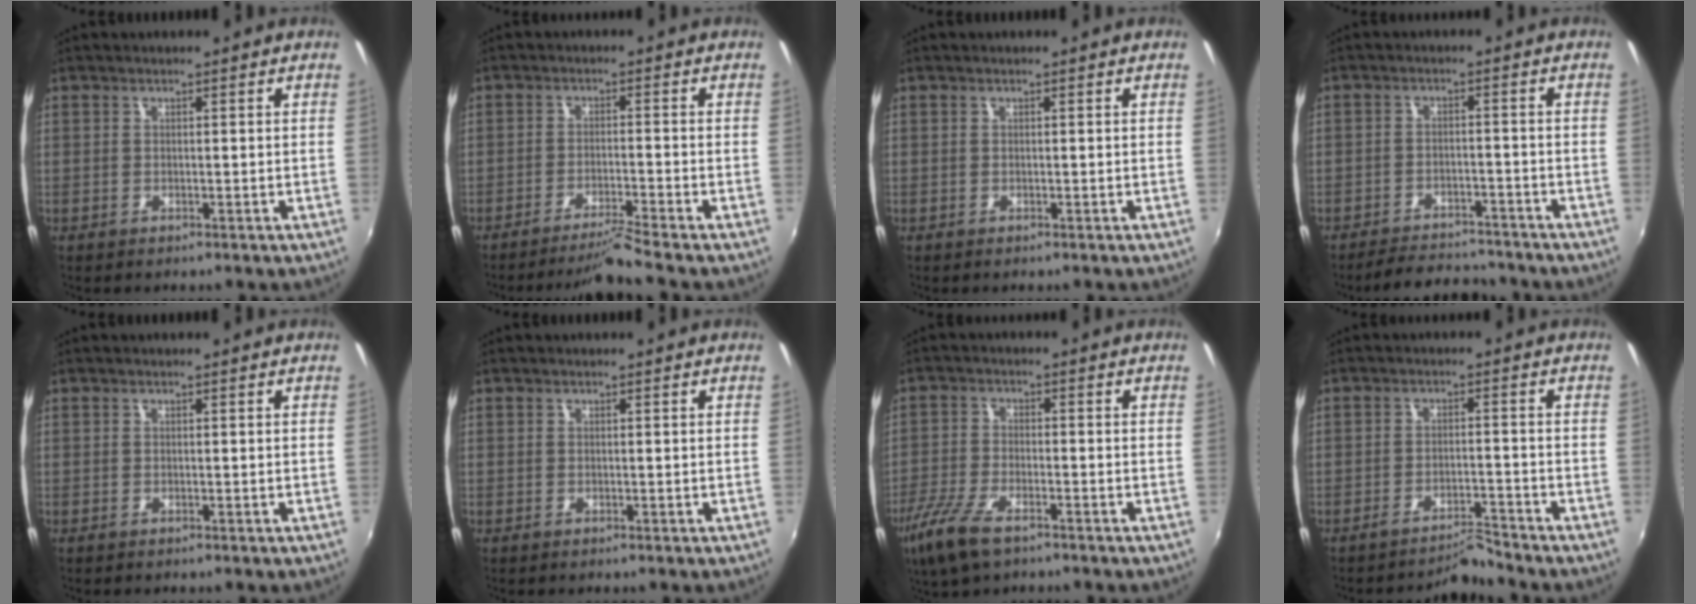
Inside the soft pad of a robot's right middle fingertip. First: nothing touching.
{"total": 5.1, "force": [-4.4, -2.2, 1.4], "torque": [-0.042, 0.004, -0.074]}
{"total": 0.0}
{"total": 9.1, "force": [-8.4, 2.6, 2.4], "torque": [-0.069, 0.009, -0.117]}
{"total": 0.0}
{"total": 0.0}
{"total": 9.2, "force": [-6.1, 3.2, 6.1], "torque": [-0.151, -0.021, -0.122]}
{"total": 3.9, "force": [-3.8, -1.0, -0.1], "torque": [-0.006, 0.008, -0.063]}